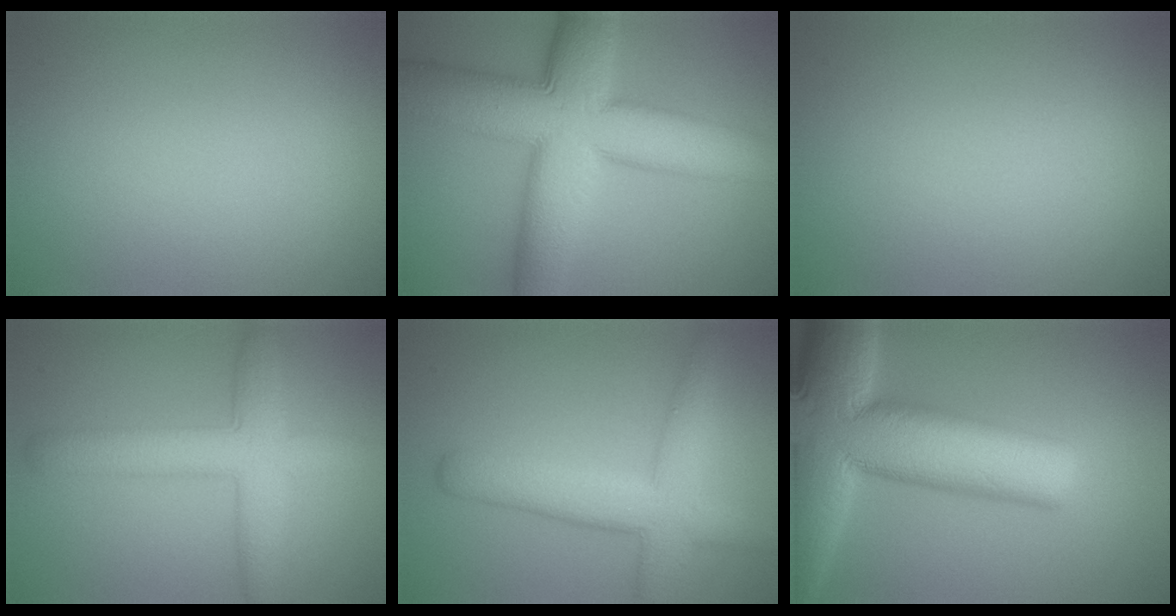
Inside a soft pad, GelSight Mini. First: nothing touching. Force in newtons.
{"total": 13.4, "press": 13.4, "slide": 0.1}
{"total": 0.0}
{"total": 5.6, "press": 5.6, "slide": 0.1}
{"total": 6.1, "press": 6.1, "slide": 0.3}
{"total": 15.6, "press": 15.6, "slide": 0.7}